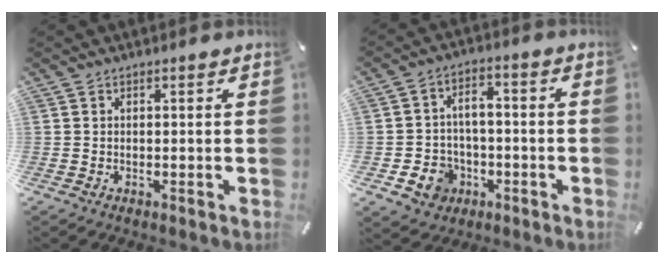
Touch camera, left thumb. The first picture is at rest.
{"total": 8.4, "force": [-2.8, 7.3, 3.0], "torque": [-0.065, 0.023, -0.049]}